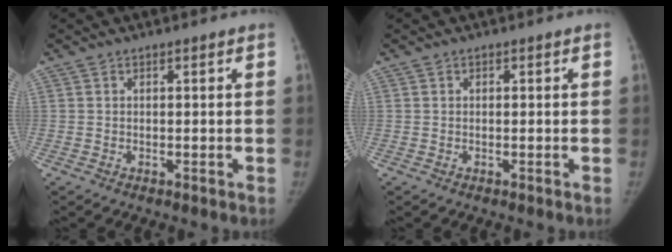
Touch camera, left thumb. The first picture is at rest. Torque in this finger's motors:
{"motor_torque": [-0.06, -0.09, 0.35, -0.14, 0.00]}